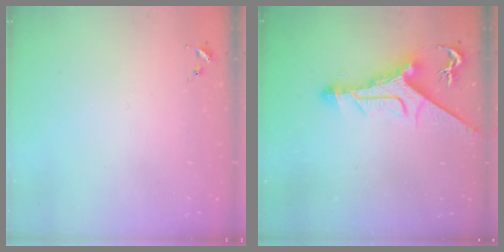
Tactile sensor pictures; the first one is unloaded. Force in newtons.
{"total": 12.0, "press": 11.9, "slide": 1.4}